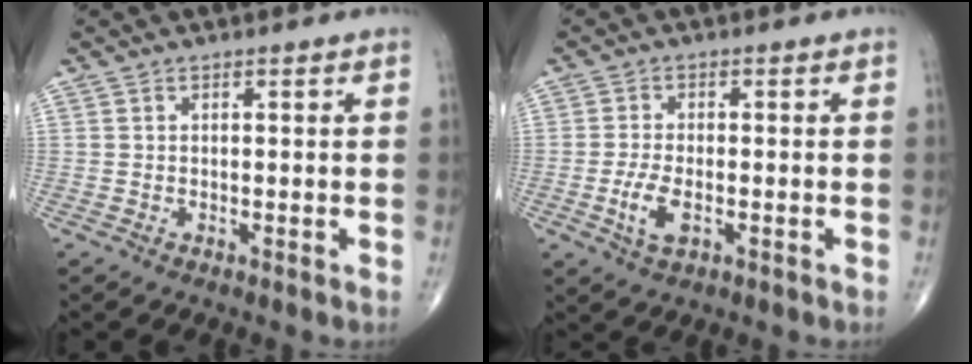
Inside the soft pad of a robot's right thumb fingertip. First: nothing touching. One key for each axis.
{"total": 5.0, "fx": -1.5, "fy": 2.3, "fz": 4.2, "tx": -0.089, "ty": 0.001, "tz": -0.025}